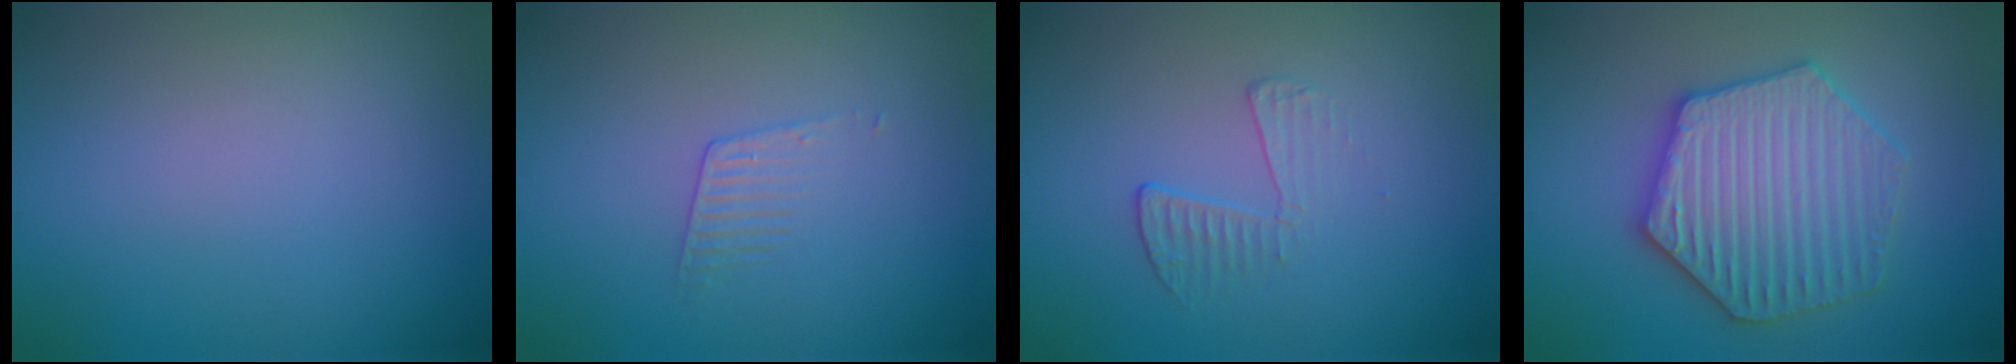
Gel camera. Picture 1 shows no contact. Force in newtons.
{"total": 1.1, "press": 0.2, "slide": 1.1}
{"total": 1.8, "press": 0.5, "slide": 1.7}
{"total": 6.3, "press": 6.2, "slide": 1.0}